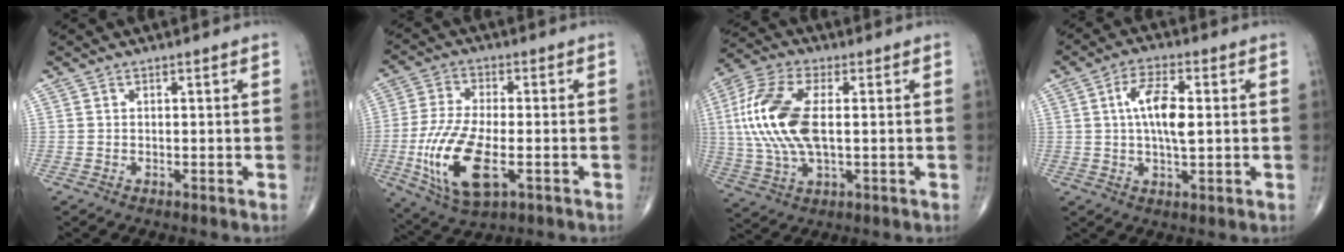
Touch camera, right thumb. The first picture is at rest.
{"total": 15.0, "force": [-4.1, 6.4, 13.0], "torque": [-0.271, -0.001, -0.067]}
{"total": 16.3, "force": [1.4, 7.8, 14.3], "torque": [-0.319, 0.007, 0.025]}
{"total": 8.6, "force": [1.0, 3.2, 7.9], "torque": [-0.144, 0.004, 0.014]}